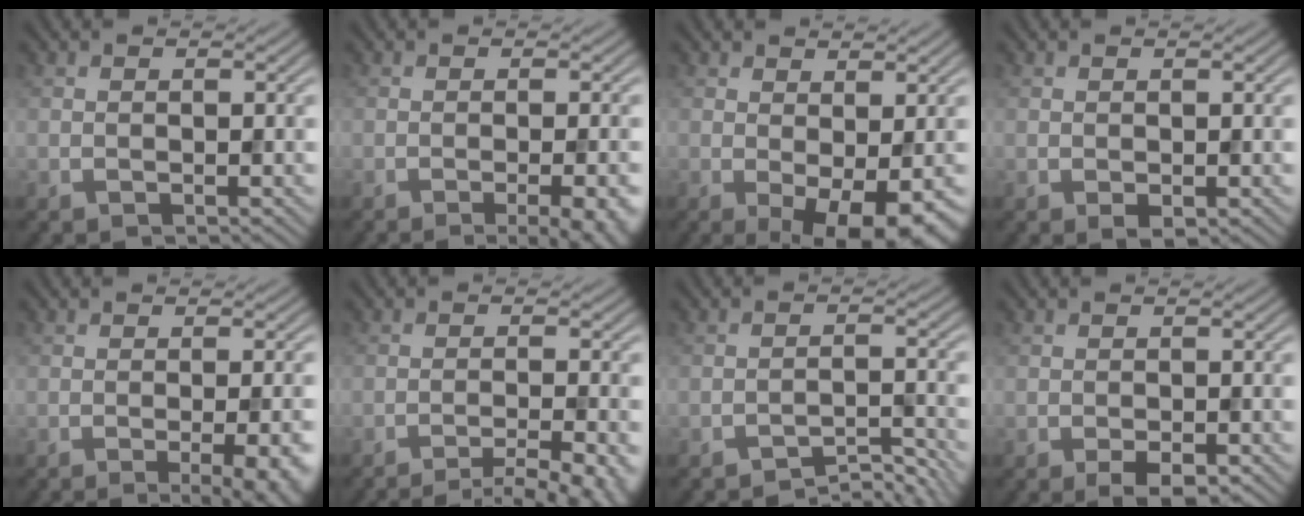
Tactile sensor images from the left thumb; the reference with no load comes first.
{"total": 5.9, "force": [-2.4, 1.4, 5.1], "torque": [-0.058, 0.005, -0.027]}
{"total": 5.7, "force": [-0.9, 2.0, 5.2], "torque": [-0.078, -0.007, -0.006]}
{"total": 1.0, "force": [-0.3, 0.6, 0.7], "torque": [-0.013, -0.004, -0.003]}
{"total": 7.6, "force": [-2.8, 2.2, 6.8], "torque": [-0.075, 0.000, -0.026]}
{"total": 7.4, "force": [-5.6, 1.4, 4.7], "torque": [-0.063, 0.004, -0.070]}
{"total": 3.6, "force": [-3.3, 0.4, 1.4], "torque": [-0.020, 0.009, -0.056]}
{"total": 2.4, "force": [-1.4, 1.0, 1.6], "torque": [-0.024, -0.002, -0.019]}